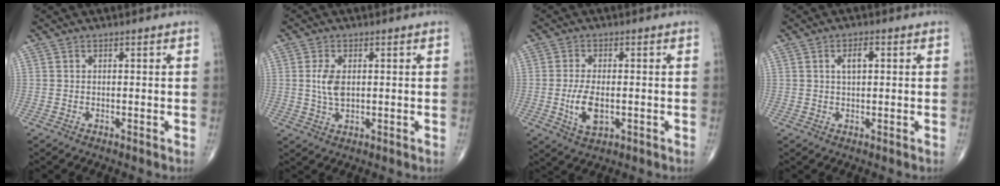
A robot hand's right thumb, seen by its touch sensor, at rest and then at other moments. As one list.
[{"total": 4.7, "force": [0.6, 2.5, 3.9], "torque": [-0.082, -0.005, 0.013]}, {"total": 6.5, "force": [-1.2, 3.2, 5.5], "torque": [-0.107, -0.006, -0.016]}, {"total": 3.1, "force": [0.8, 1.4, 2.6], "torque": [-0.048, 0.004, 0.013]}]